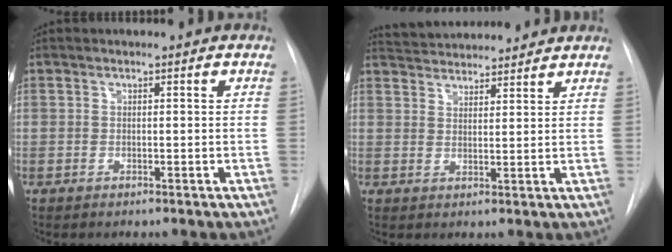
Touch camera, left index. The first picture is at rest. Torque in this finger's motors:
{"motor_torque": [-0.31, -0.99, 0.13, 0.05]}